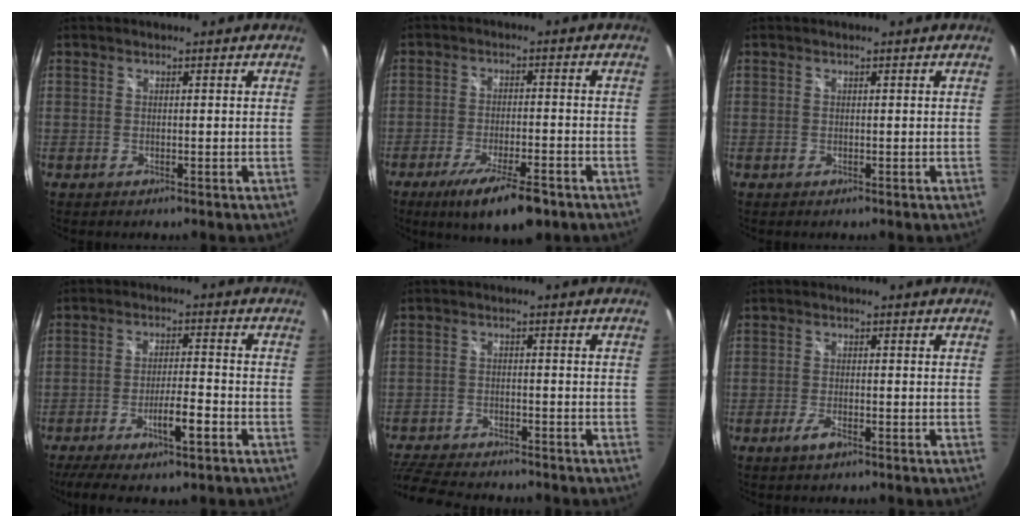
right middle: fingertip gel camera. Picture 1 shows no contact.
{"total": 11.3, "force": [-7.5, 2.7, 8.0], "torque": [-0.156, -0.029, -0.121]}
{"total": 0.0}
{"total": 9.4, "force": [-5.6, 1.4, 7.4], "torque": [-0.149, -0.011, -0.095]}
{"total": 12.0, "force": [-10.7, 2.9, 4.5], "torque": [-0.123, -0.017, -0.180]}
{"total": 2.4, "force": [-1.6, 0.5, 1.7], "torque": [-0.040, -0.004, -0.033]}